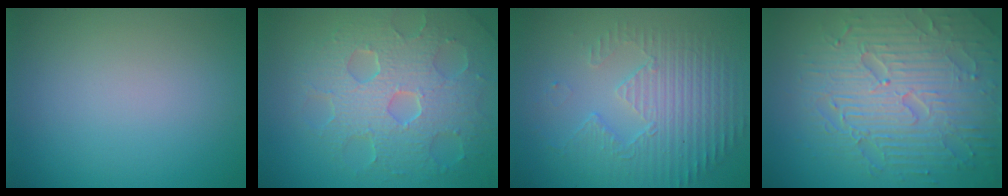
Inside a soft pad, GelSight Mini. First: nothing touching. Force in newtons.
{"total": 8.3, "press": 5.9, "slide": 5.9}
{"total": 5.5, "press": 3.6, "slide": 4.1}
{"total": 9.1, "press": 6.3, "slide": 6.5}